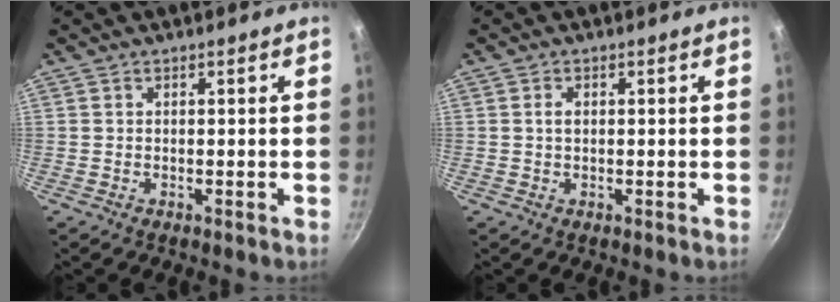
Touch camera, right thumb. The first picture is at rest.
{"total": 1.3, "force": [0.2, 0.9, 1.0], "torque": [-0.016, 0.004, 0.003]}